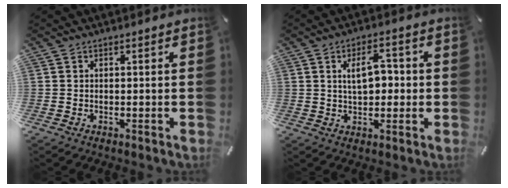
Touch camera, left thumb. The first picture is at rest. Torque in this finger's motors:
{"motor_torque": [0.18, 0.11, 0.35, 0.24, 0.15]}